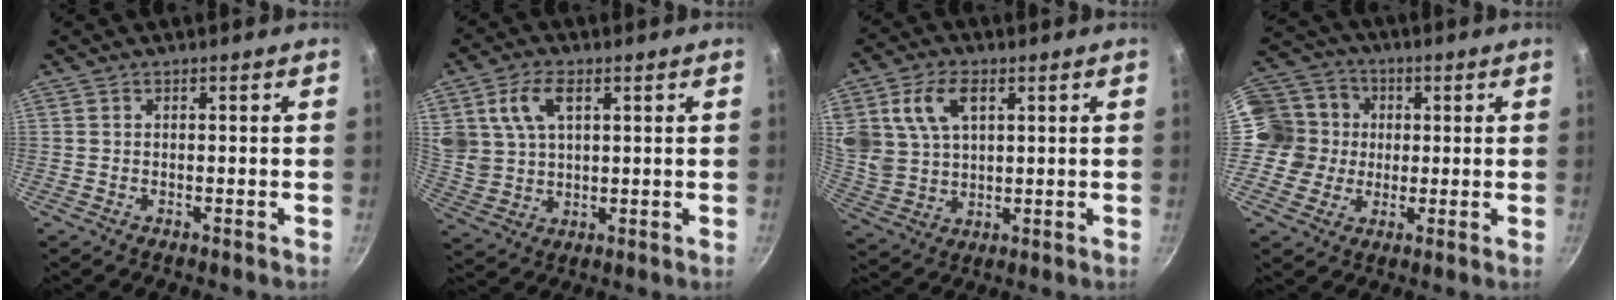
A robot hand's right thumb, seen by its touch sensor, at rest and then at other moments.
{"total": 9.9, "force": [3.8, 6.3, 6.6], "torque": [-0.115, -0.009, 0.079]}
{"total": 12.1, "force": [4.5, 7.9, 7.9], "torque": [-0.138, -0.012, 0.093]}
{"total": 11.8, "force": [0.6, 11.2, 3.7], "torque": [-0.043, 0.024, -0.003]}